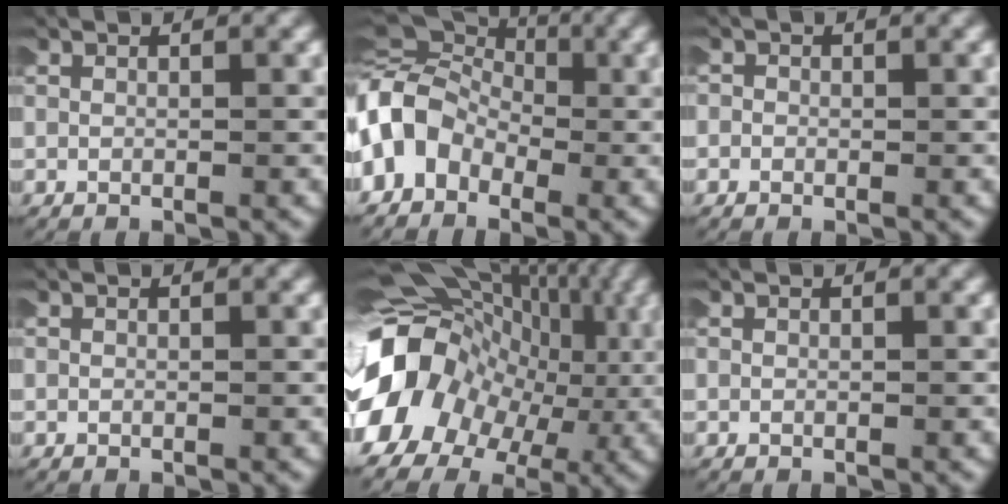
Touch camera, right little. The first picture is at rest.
{"total": 9.5, "force": [-0.3, 8.2, 4.7], "torque": [-0.130, -0.007, -0.011]}
{"total": 1.1, "force": [-0.1, 1.0, 0.0], "torque": [0.000, 0.003, -0.008]}
{"total": 0.0}
{"total": 16.7, "force": [0.2, 13.4, 9.9], "torque": [-0.202, -0.008, -0.006]}
{"total": 0.0}